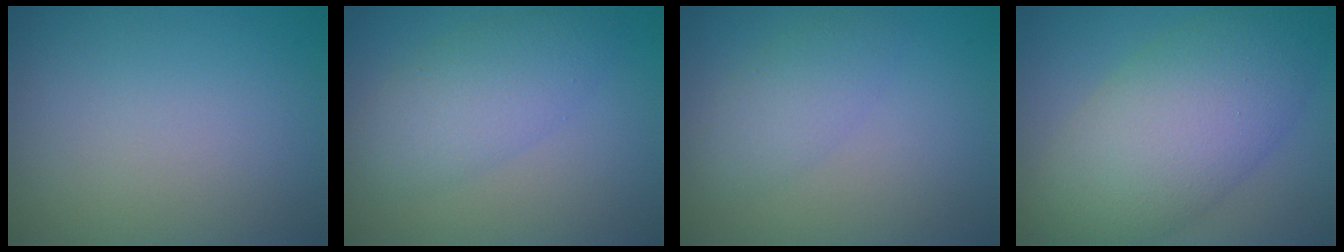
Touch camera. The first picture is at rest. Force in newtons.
{"total": 4.7, "press": 4.7, "slide": 0.2}
{"total": 2.8, "press": 2.8, "slide": 0.2}
{"total": 10.0, "press": 10.0, "slide": 0.4}